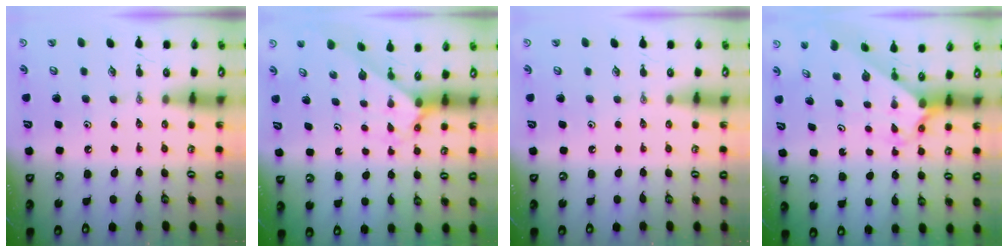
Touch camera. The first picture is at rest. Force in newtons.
{"total": 2.2, "press": 2.2, "slide": 0.2}
{"total": 0.0}
{"total": 2.5, "press": 2.4, "slide": 0.3}